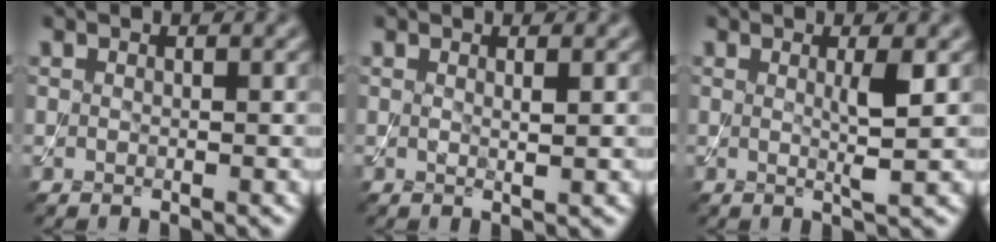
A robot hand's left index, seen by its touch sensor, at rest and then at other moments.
{"total": 0.8, "force": [0.4, 0.1, 0.7], "torque": [-0.011, -0.003, 0.004]}
{"total": 2.3, "force": [0.4, 0.2, 2.2], "torque": [-0.041, -0.005, 0.003]}